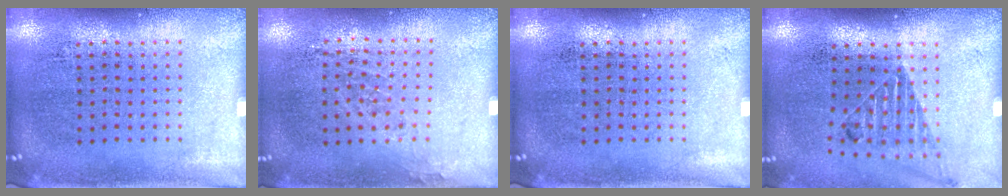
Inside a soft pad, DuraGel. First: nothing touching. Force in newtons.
{"total": 1.0, "press": 0.8, "slide": 0.6}
{"total": 0.0}
{"total": 1.2, "press": 1.1, "slide": 0.3}